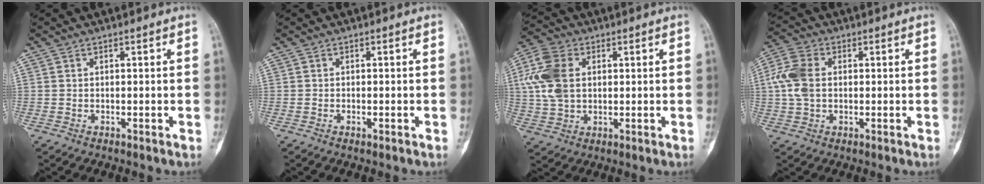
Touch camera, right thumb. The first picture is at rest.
{"total": 0.6, "force": [-0.3, 0.2, 0.5], "torque": [-0.009, 0.002, -0.005]}
{"total": 10.7, "force": [2.0, 7.3, 7.6], "torque": [-0.167, 0.010, 0.037]}
{"total": 8.0, "force": [0.6, 5.5, 5.8], "torque": [-0.138, 0.017, 0.008]}